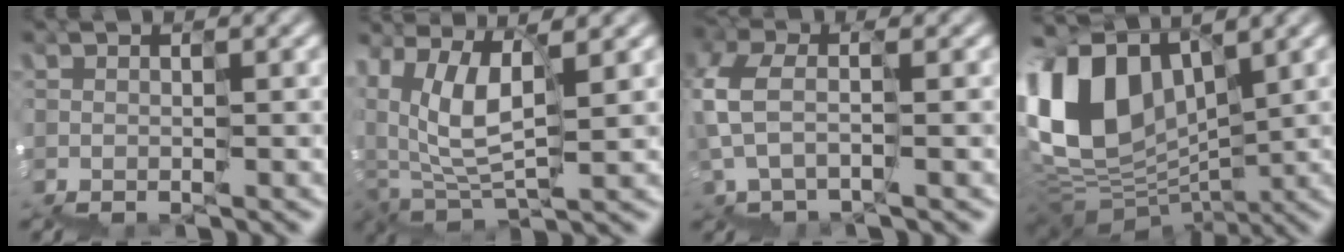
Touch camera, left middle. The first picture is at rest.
{"total": 3.8, "force": [2.6, 1.7, 2.1], "torque": [-0.062, 0.014, 0.050]}
{"total": 1.1, "force": [0.2, 0.5, 1.0], "torque": [-0.041, 0.021, -0.010]}
{"total": 8.2, "force": [3.7, 5.9, 4.3], "torque": [-0.114, 0.025, 0.062]}